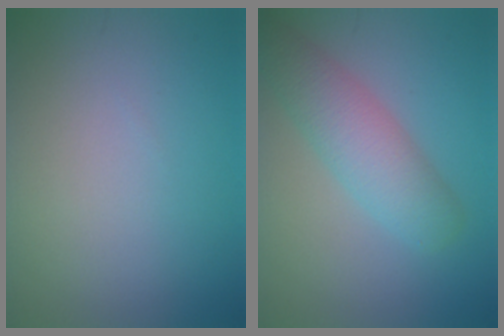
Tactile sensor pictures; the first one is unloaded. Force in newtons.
{"total": 4.8, "press": 4.8, "slide": 0.2}